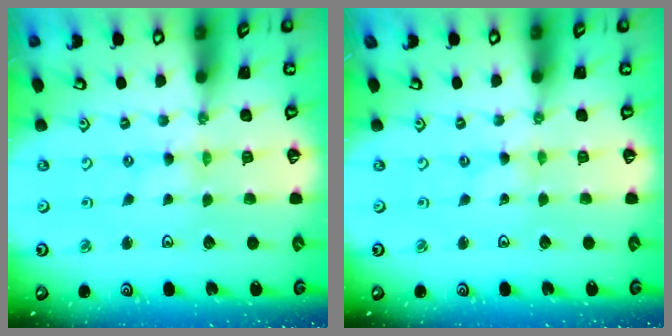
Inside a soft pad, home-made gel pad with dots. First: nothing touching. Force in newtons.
{"total": 0.0}